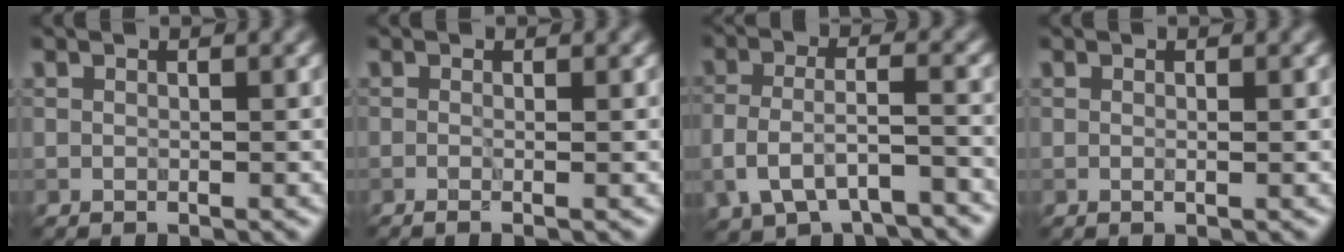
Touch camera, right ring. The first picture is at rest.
{"total": 2.4, "force": [0.1, 1.3, 2.0], "torque": [-0.012, -0.002, -0.022]}
{"total": 5.8, "force": [-2.9, 2.7, 4.3], "torque": [-0.086, -0.007, -0.058]}
{"total": 0.6, "force": [0.0, 0.1, 0.6], "torque": [-0.008, 0.000, 0.000]}